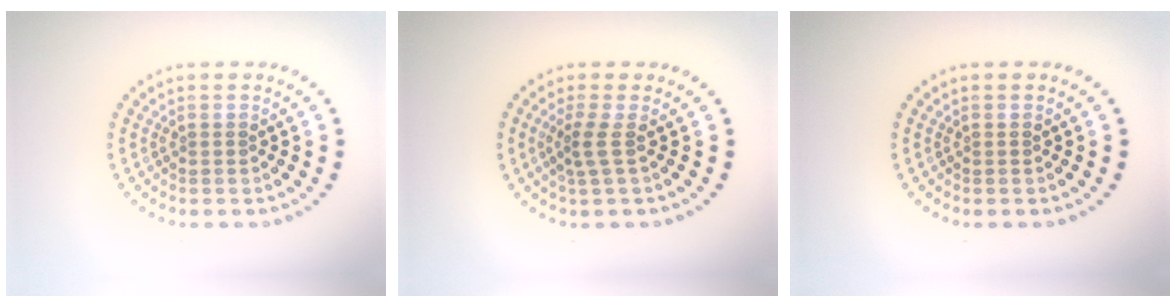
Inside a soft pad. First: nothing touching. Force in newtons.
{"total": 1.8, "press": 1.3, "slide": 1.3}
{"total": 0.0}